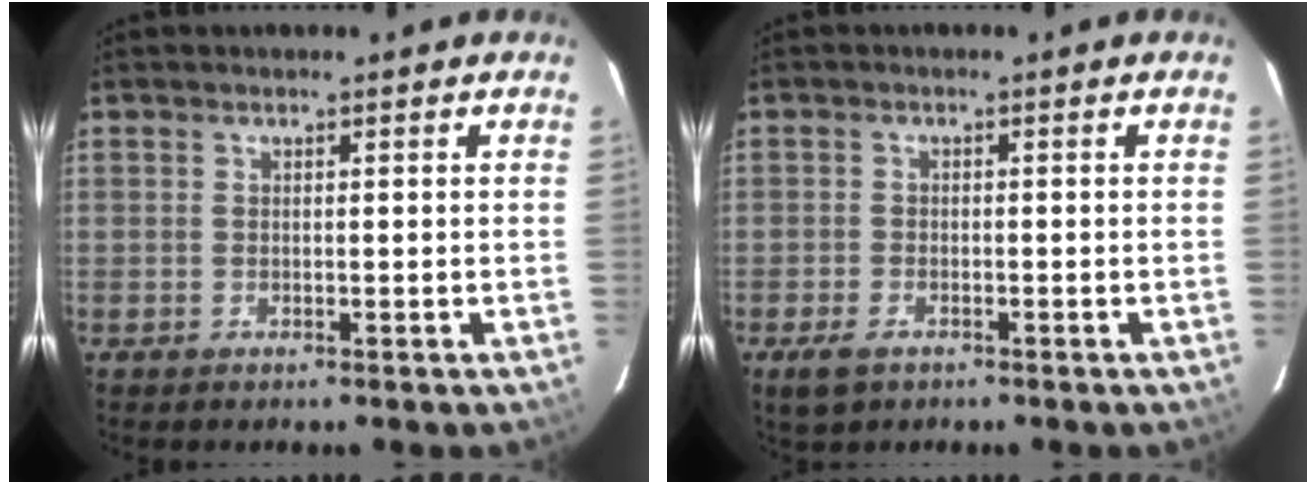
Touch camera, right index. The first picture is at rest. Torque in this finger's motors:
{"motor_torque": [0.18, 0.00, 0.04, 0.03]}